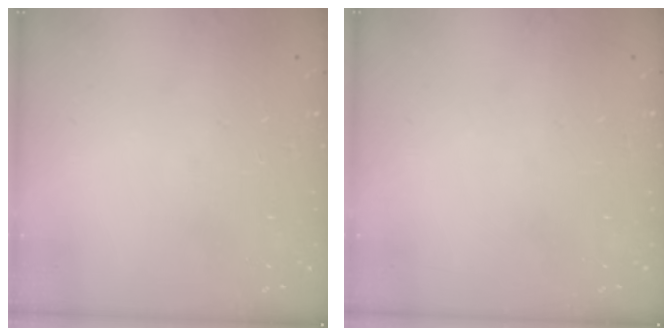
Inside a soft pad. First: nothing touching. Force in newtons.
{"total": 0.0}